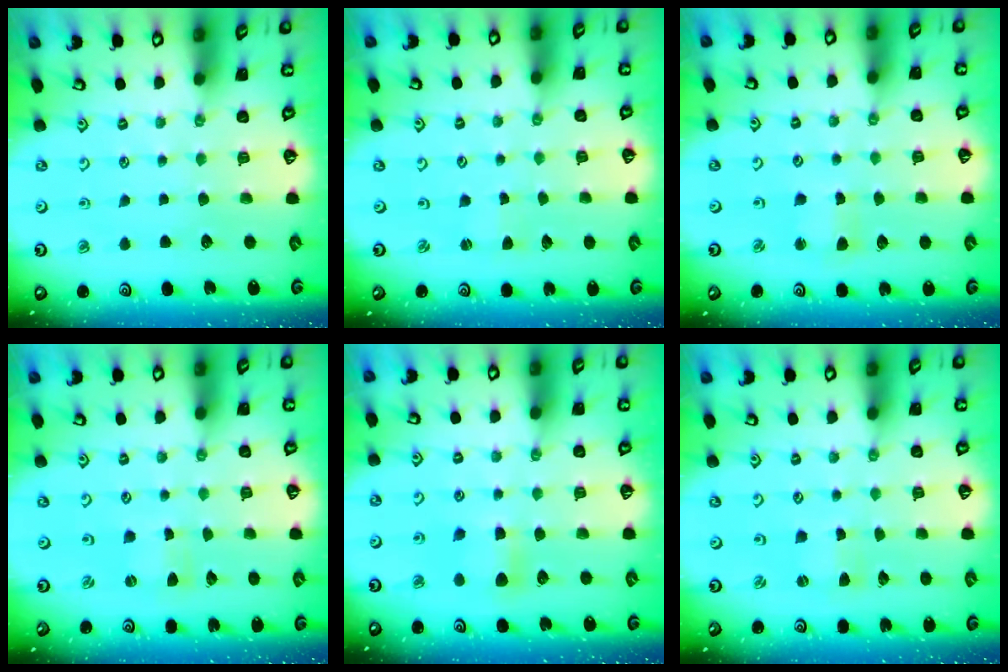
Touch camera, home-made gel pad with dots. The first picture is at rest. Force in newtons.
{"total": 0.0}
{"total": 2.7, "press": 2.7, "slide": 0.2}
{"total": 0.0}
{"total": 6.9, "press": 6.8, "slide": 1.0}
{"total": 1.5, "press": 1.4, "slide": 0.2}